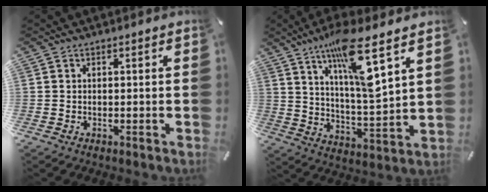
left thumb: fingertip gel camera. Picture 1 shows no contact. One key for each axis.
{"total": 15.4, "fx": 9.5, "fy": 2.6, "fz": 11.9, "tx": -0.217, "ty": -0.052, "tz": 0.150}